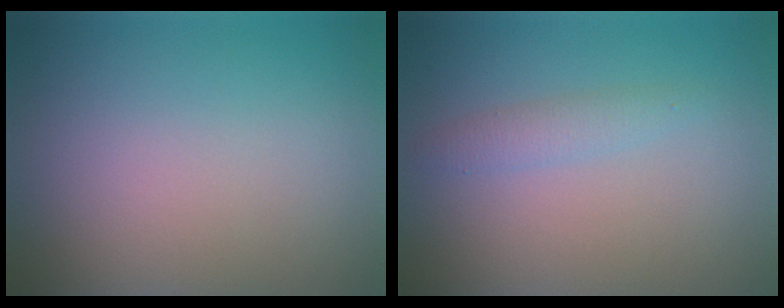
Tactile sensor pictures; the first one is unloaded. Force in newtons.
{"total": 1.4, "press": 1.4, "slide": 0.0}